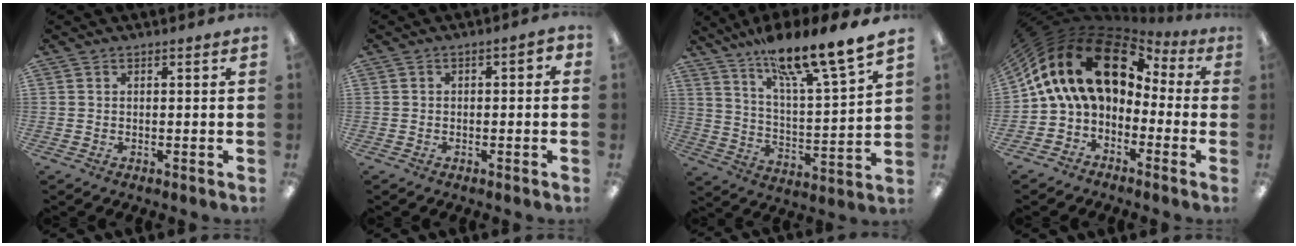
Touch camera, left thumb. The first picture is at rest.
{"total": 2.2, "force": [-1.2, 1.2, 1.4], "torque": [-0.021, 0.009, -0.024]}
{"total": 15.8, "force": [13.5, 1.0, 8.2], "torque": [-0.144, -0.097, 0.221]}
{"total": 19.2, "force": [5.2, 12.2, 13.9], "torque": [-0.280, -0.019, 0.096]}